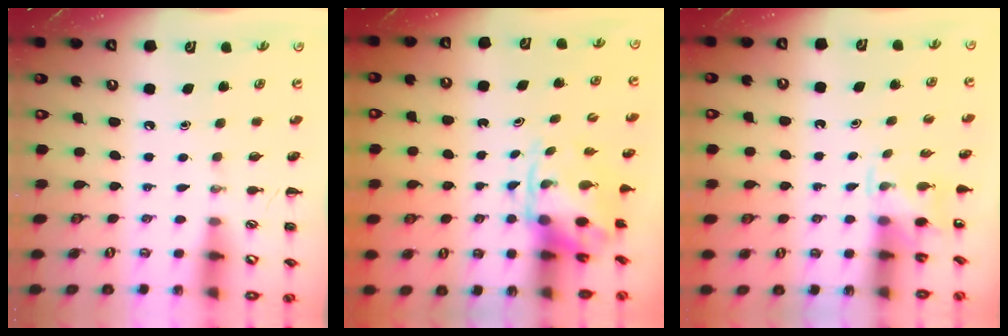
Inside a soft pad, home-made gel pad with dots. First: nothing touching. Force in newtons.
{"total": 3.8, "press": 3.6, "slide": 0.9}
{"total": 3.2, "press": 2.9, "slide": 1.3}